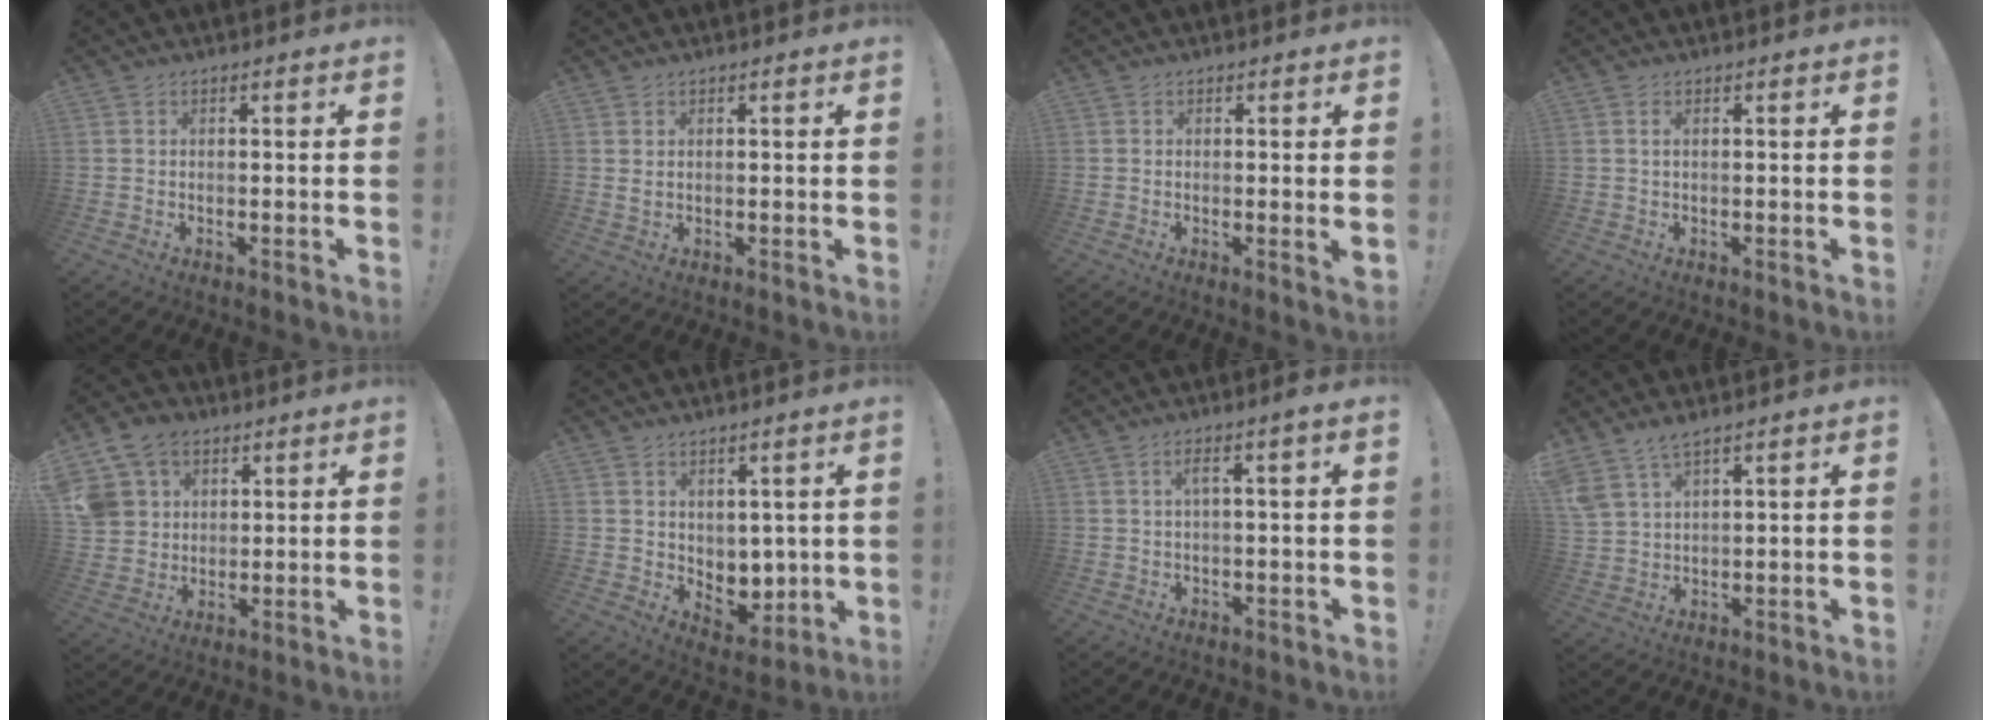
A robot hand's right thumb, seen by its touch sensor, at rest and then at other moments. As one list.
[{"total": 1.4, "force": [0.9, 0.9, 0.7], "torque": [-0.013, 0.002, 0.015]}, {"total": 1.8, "force": [0.6, -0.2, 1.7], "torque": [-0.013, -0.008, 0.006]}, {"total": 0.9, "force": [0.2, 0.2, 0.9], "torque": [-0.024, 0.004, 0.004]}, {"total": 13.5, "force": [6.5, 10.5, 5.5], "torque": [-0.098, -0.023, 0.135]}, {"total": 6.1, "force": [3.3, 4.9, 1.6], "torque": [-0.012, -0.037, 0.069]}, {"total": 3.7, "force": [0.2, 0.1, 3.7], "torque": [-0.068, 0.005, 0.000]}, {"total": 5.7, "force": [4.7, 1.6, 2.8], "torque": [-0.068, -0.019, 0.093]}]